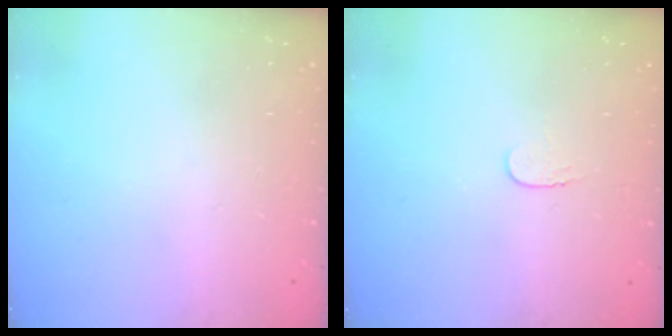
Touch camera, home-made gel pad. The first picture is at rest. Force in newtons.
{"total": 3.6, "press": 3.6, "slide": 0.4}